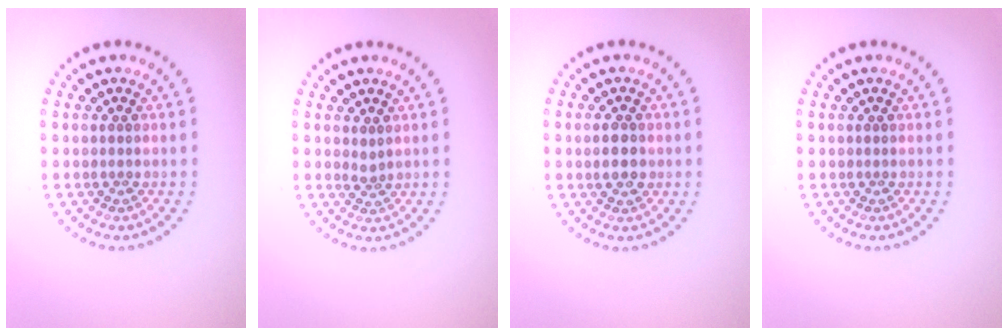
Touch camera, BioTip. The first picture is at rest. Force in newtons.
{"total": 0.9, "press": 0.6, "slide": 0.7}
{"total": 2.0, "press": 2.0, "slide": 0.1}
{"total": 0.0}